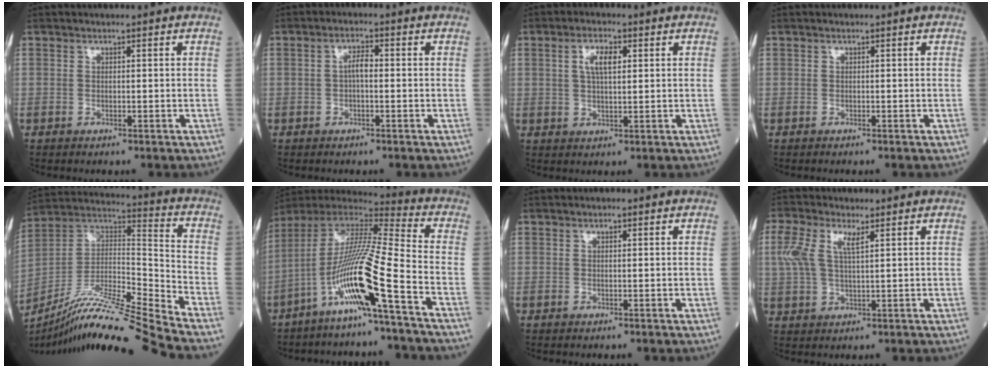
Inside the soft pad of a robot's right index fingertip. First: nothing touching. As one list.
[{"total": 2.3, "force": [-0.2, 0.8, 2.2], "torque": [-0.038, 0.005, -0.005]}, {"total": 4.3, "force": [1.4, 1.4, 3.8], "torque": [-0.075, 0.008, 0.026]}, {"total": 0.0}, {"total": 21.5, "force": [-18.5, -2.2, 10.6], "torque": [-0.220, -0.011, -0.334]}, {"total": 15.5, "force": [-7.1, -1.0, 13.8], "torque": [-0.274, -0.012, -0.141]}, {"total": 0.0}, {"total": 6.3, "force": [2.4, 2.0, 5.4], "torque": [-0.135, 0.018, 0.050]}]